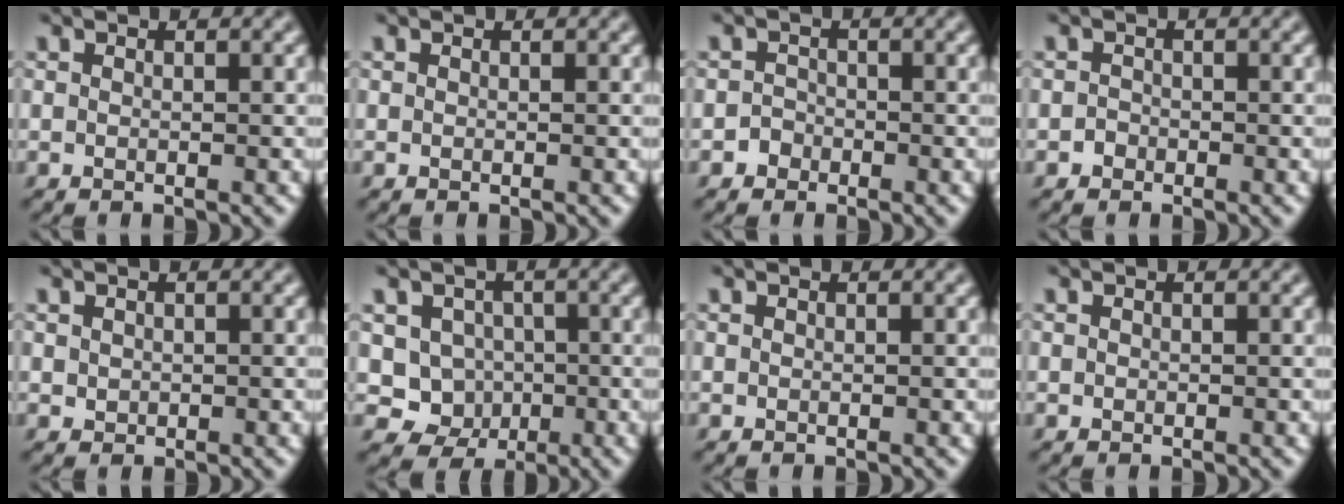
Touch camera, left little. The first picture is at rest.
{"total": 0.0}
{"total": 1.1, "force": [-0.7, 0.9, 0.0], "torque": [0.013, 0.002, -0.017]}
{"total": 0.8, "force": [-0.5, 0.6, 0.0], "torque": [0.005, -0.001, -0.014]}
{"total": 0.5, "force": [0.2, 0.5, 0.0], "torque": [-0.001, -0.002, 0.008]}
{"total": 4.5, "force": [-0.4, 4.3, 1.5], "torque": [-0.008, 0.004, -0.025]}
{"total": 0.0}
{"total": 0.0}